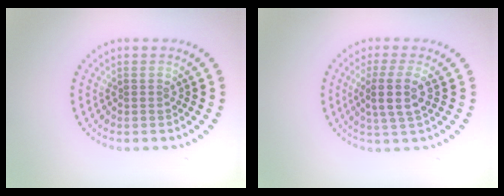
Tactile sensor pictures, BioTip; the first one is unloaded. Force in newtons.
{"total": 3.1, "press": 2.6, "slide": 1.7}